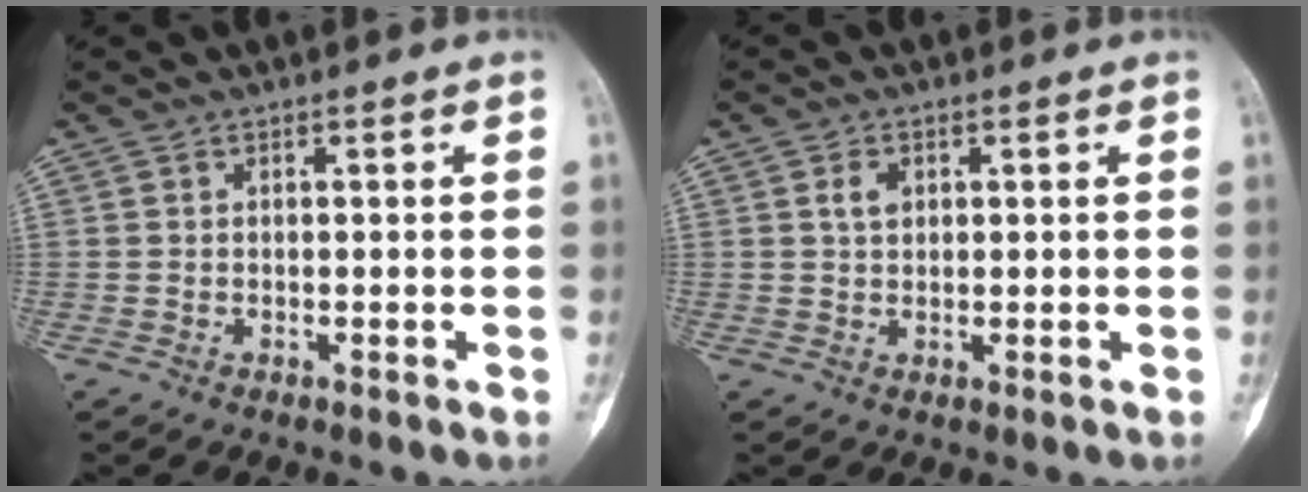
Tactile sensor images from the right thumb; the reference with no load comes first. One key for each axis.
{"total": 2.6, "fx": 0.9, "fy": 1.8, "fz": 1.6, "tx": -0.024, "ty": 0.000, "tz": 0.015}